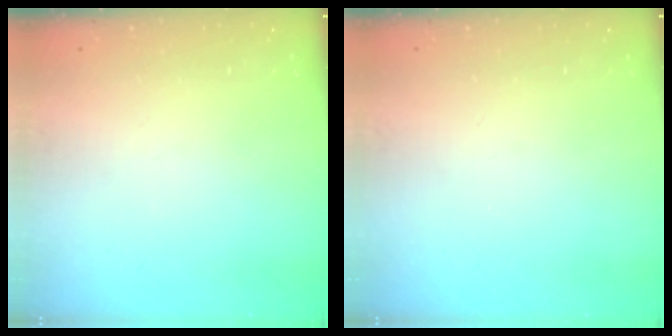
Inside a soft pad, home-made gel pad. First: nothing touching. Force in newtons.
{"total": 0.0}